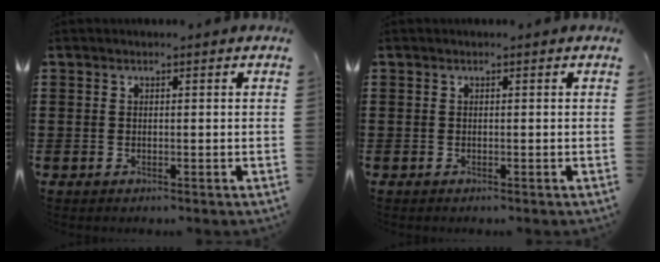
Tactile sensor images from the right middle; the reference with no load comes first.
{"total": 0.0}